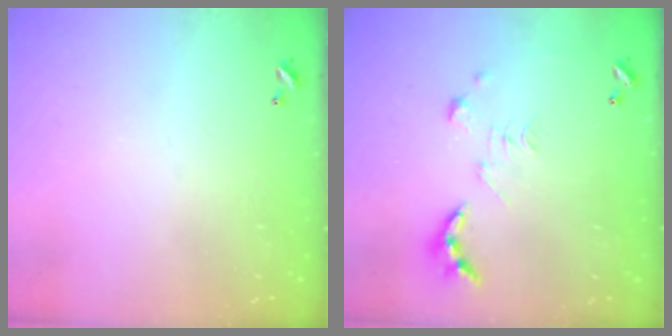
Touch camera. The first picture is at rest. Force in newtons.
{"total": 2.7, "press": 2.2, "slide": 1.5}